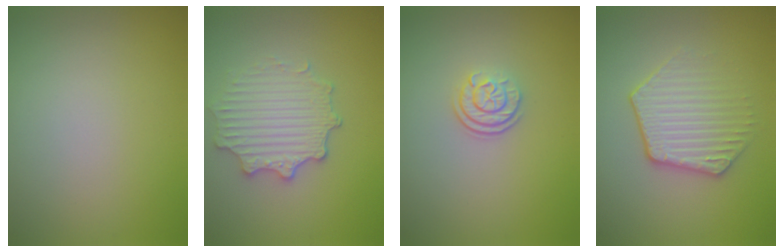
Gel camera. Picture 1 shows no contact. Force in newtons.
{"total": 4.2, "press": 3.5, "slide": 2.3}
{"total": 2.4, "press": 1.8, "slide": 1.6}
{"total": 3.5, "press": 3.1, "slide": 1.7}